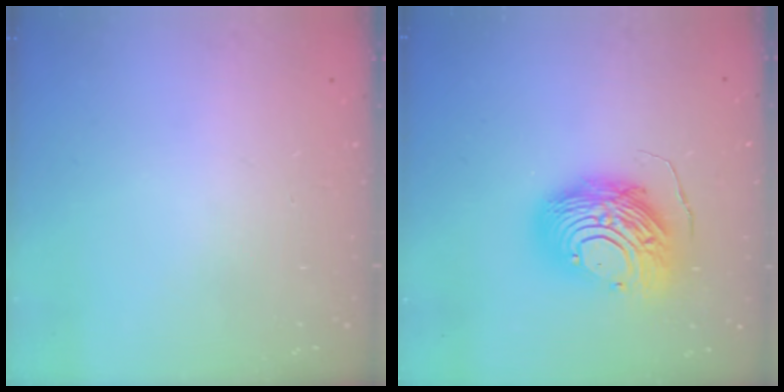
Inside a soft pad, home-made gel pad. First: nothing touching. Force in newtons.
{"total": 13.7, "press": 13.6, "slide": 1.3}